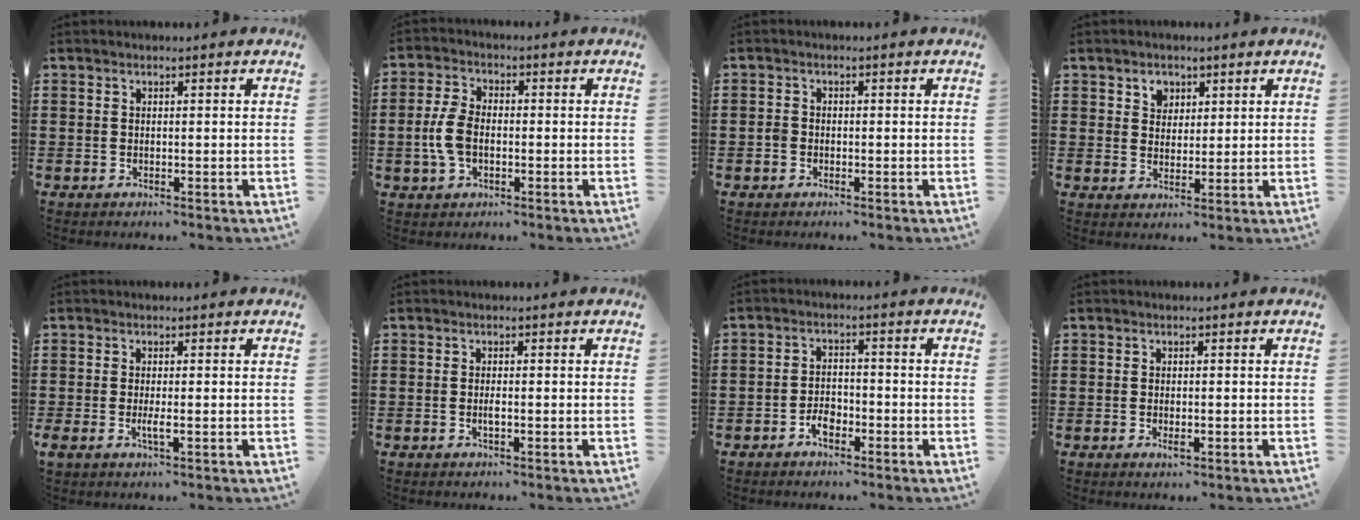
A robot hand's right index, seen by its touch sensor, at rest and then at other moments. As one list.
[{"total": 5.4, "force": [-0.9, 3.1, 4.4], "torque": [-0.118, -0.008, -0.026]}, {"total": 1.4, "force": [-0.6, 1.1, 0.6], "torque": [-0.021, 0.000, -0.015]}, {"total": 3.0, "force": [1.7, 2.3, 0.6], "torque": [-0.021, 0.009, 0.031]}, {"total": 1.9, "force": [-0.5, 0.2, 1.8], "torque": [-0.040, -0.005, -0.012]}, {"total": 1.0, "force": [-0.3, 0.2, 0.9], "torque": [-0.026, -0.005, -0.008]}, {"total": 3.1, "force": [-1.9, 1.7, 1.7], "torque": [-0.033, 0.005, -0.037]}, {"total": 1.2, "force": [-0.4, 0.5, 1.0], "torque": [-0.019, -0.003, -0.007]}]